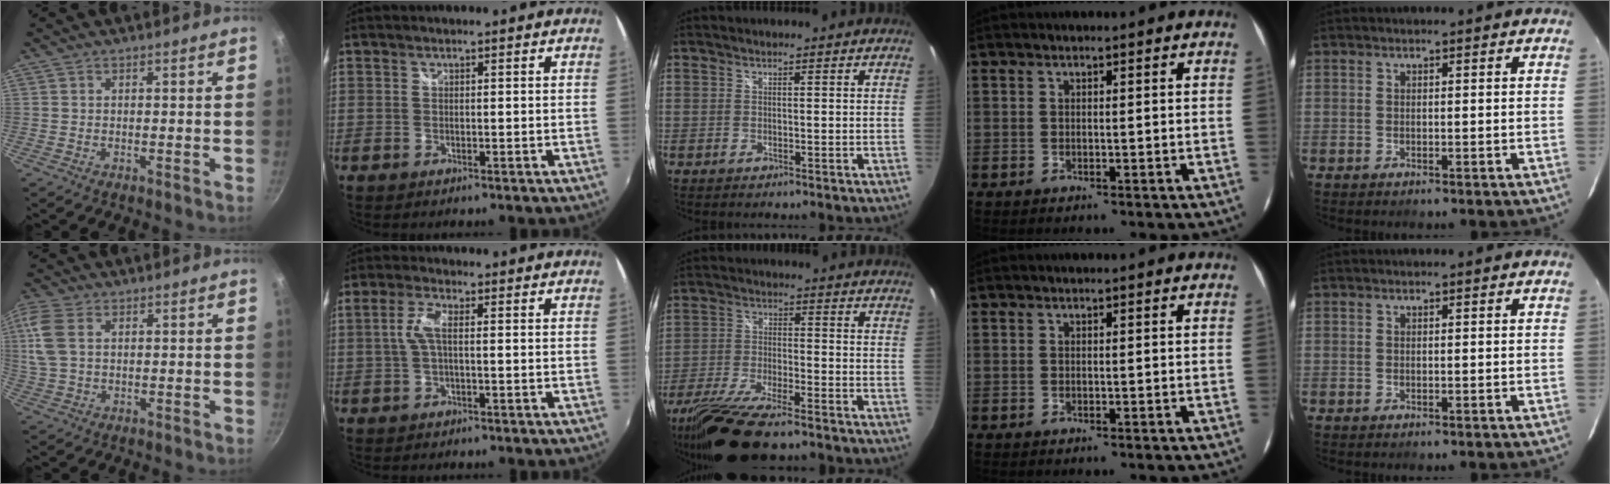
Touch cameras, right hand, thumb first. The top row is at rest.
{"thumb": {"total": 7.7, "force": [1.9, 4.6, 5.8], "torque": [-0.137, 0.011, 0.039]}, "index": {"total": 4.0, "force": [0.0, 1.2, 3.8], "torque": [-0.079, 0.006, 0.004]}, "middle": {"total": 15.3, "force": [-12.2, 2.9, 8.7], "torque": [-0.189, -0.040, -0.222]}}